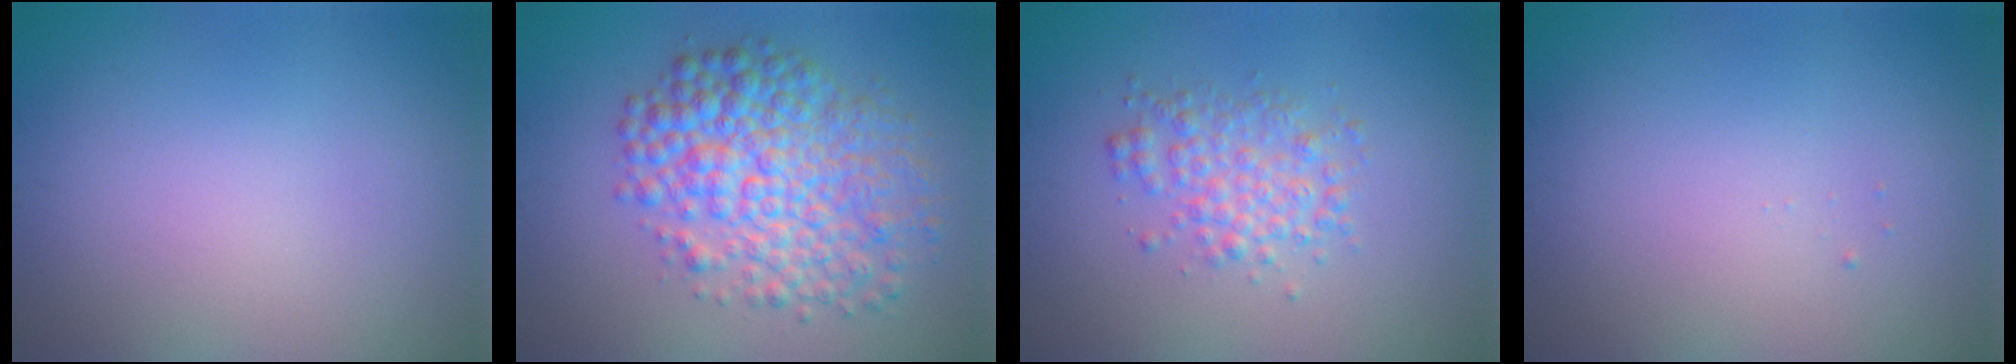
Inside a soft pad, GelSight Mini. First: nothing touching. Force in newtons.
{"total": 7.3, "press": 7.3, "slide": 0.1}
{"total": 2.7, "press": 2.7, "slide": 0.0}
{"total": 0.0}